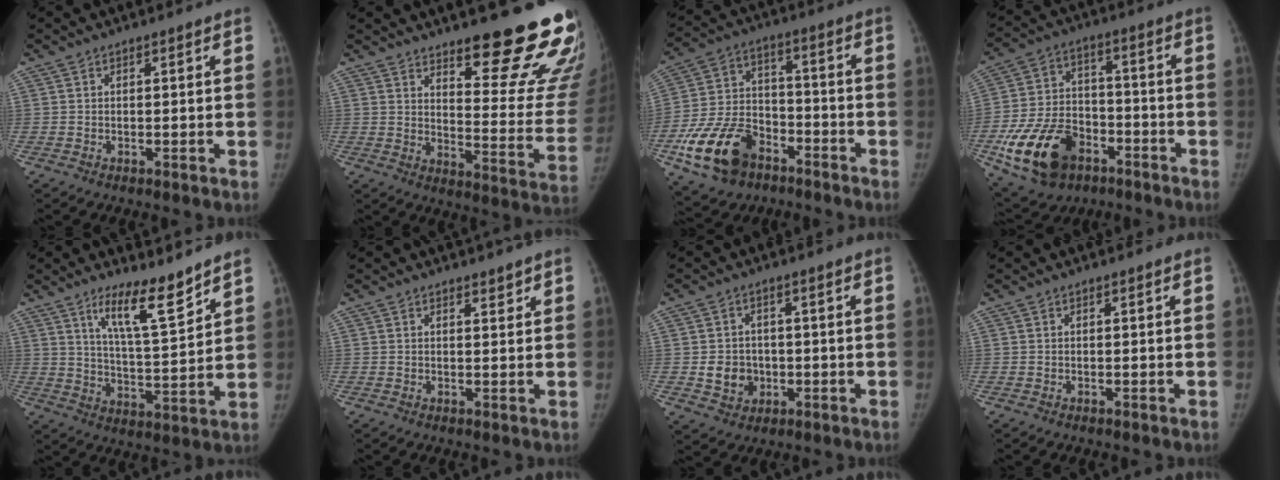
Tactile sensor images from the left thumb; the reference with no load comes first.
{"total": 21.5, "force": [15.6, 5.1, 13.9], "torque": [-0.142, -0.128, 0.203]}
{"total": 16.5, "force": [-8.7, 10.8, 8.9], "torque": [-0.153, 0.048, -0.156]}
{"total": 18.4, "force": [-8.4, 12.3, 10.8], "torque": [-0.185, 0.038, -0.139]}
{"total": 10.3, "force": [7.5, 1.7, 6.9], "torque": [-0.107, -0.065, 0.137]}
{"total": 1.3, "force": [1.1, 0.5, 0.4], "torque": [0.002, -0.009, 0.015]}
{"total": 5.9, "force": [-0.7, 5.3, 2.5], "torque": [-0.016, 0.006, -0.004]}
{"total": 0.0}